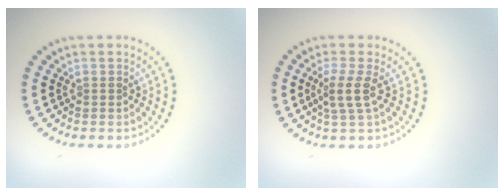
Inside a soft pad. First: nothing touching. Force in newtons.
{"total": 2.5, "press": 1.9, "slide": 1.5}